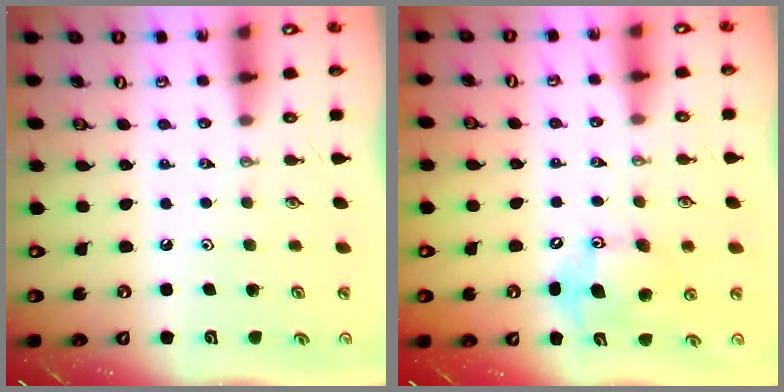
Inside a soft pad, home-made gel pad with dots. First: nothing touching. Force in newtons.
{"total": 12.0, "press": 11.6, "slide": 2.9}